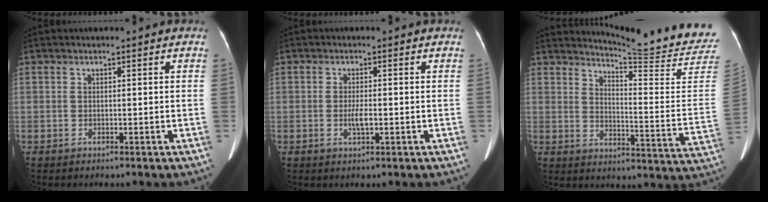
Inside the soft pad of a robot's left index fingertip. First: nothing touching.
{"total": 2.2, "force": [-0.6, 0.5, 2.1], "torque": [-0.043, -0.003, -0.009]}
{"total": 17.7, "force": [17.1, -2.3, 4.1], "torque": [-0.069, -0.148, 0.202]}